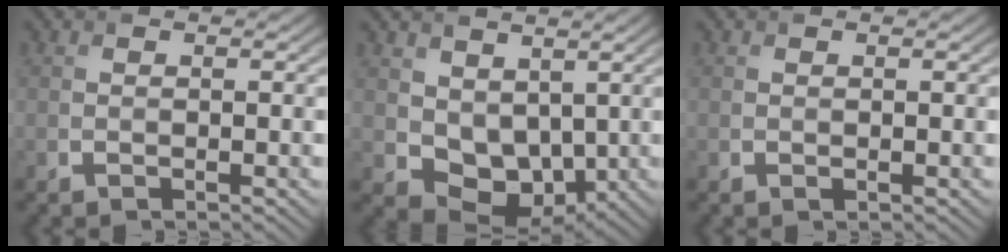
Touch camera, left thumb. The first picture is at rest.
{"total": 6.7, "force": [1.8, 4.8, 4.3], "torque": [-0.094, -0.018, 0.036]}
{"total": 0.0}